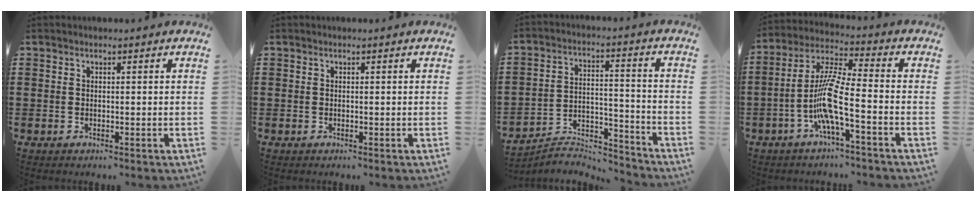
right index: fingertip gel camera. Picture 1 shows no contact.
{"total": 0.0}
{"total": 6.2, "force": [-6.0, 1.1, 1.0], "torque": [-0.021, 0.009, -0.120]}
{"total": 9.4, "force": [-3.5, 0.9, 8.6], "torque": [-0.192, -0.015, -0.072]}